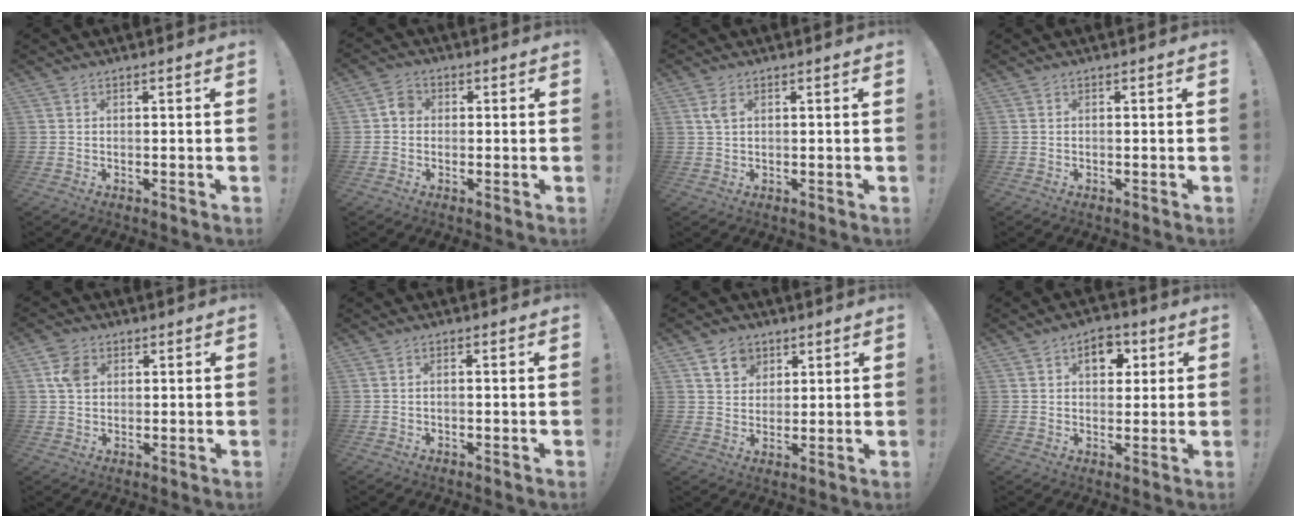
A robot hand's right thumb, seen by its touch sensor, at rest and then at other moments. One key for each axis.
{"total": 3.6, "fx": -0.1, "fy": 3.1, "fz": 1.9, "tx": -0.020, "ty": 0.008, "tz": -0.005}
{"total": 2.7, "fx": 1.3, "fy": 1.2, "fz": 2.0, "tx": -0.035, "ty": 0.001, "tz": 0.021}
{"total": 0.0}
{"total": 6.1, "fx": 2.0, "fy": 4.7, "fz": 3.3, "tx": -0.043, "ty": 0.007, "tz": 0.038}
{"total": 1.1, "fx": -0.4, "fy": 0.1, "fz": 1.0, "tx": -0.021, "ty": 0.002, "tz": -0.007}
{"total": 7.8, "fx": 4.2, "fy": 6.1, "fz": 2.5, "tx": -0.033, "ty": -0.018, "tz": 0.082}
{"total": 7.9, "fx": 2.7, "fy": 5.7, "fz": 4.7, "tx": -0.054, "ty": 0.000, "tz": 0.044}